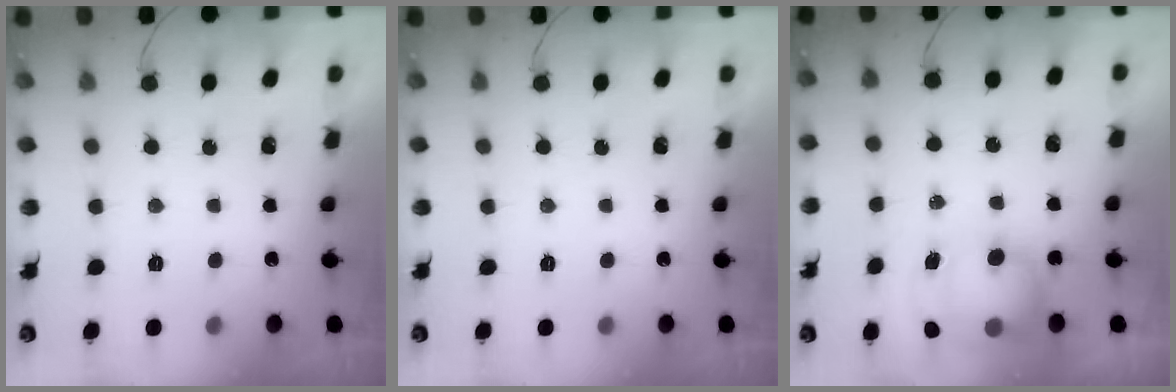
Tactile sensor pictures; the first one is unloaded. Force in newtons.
{"total": 0.0}
{"total": 7.9, "press": 7.8, "slide": 1.1}